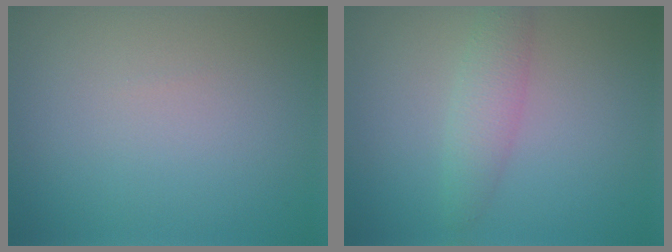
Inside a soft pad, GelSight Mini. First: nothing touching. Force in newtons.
{"total": 2.5, "press": 2.5, "slide": 0.1}